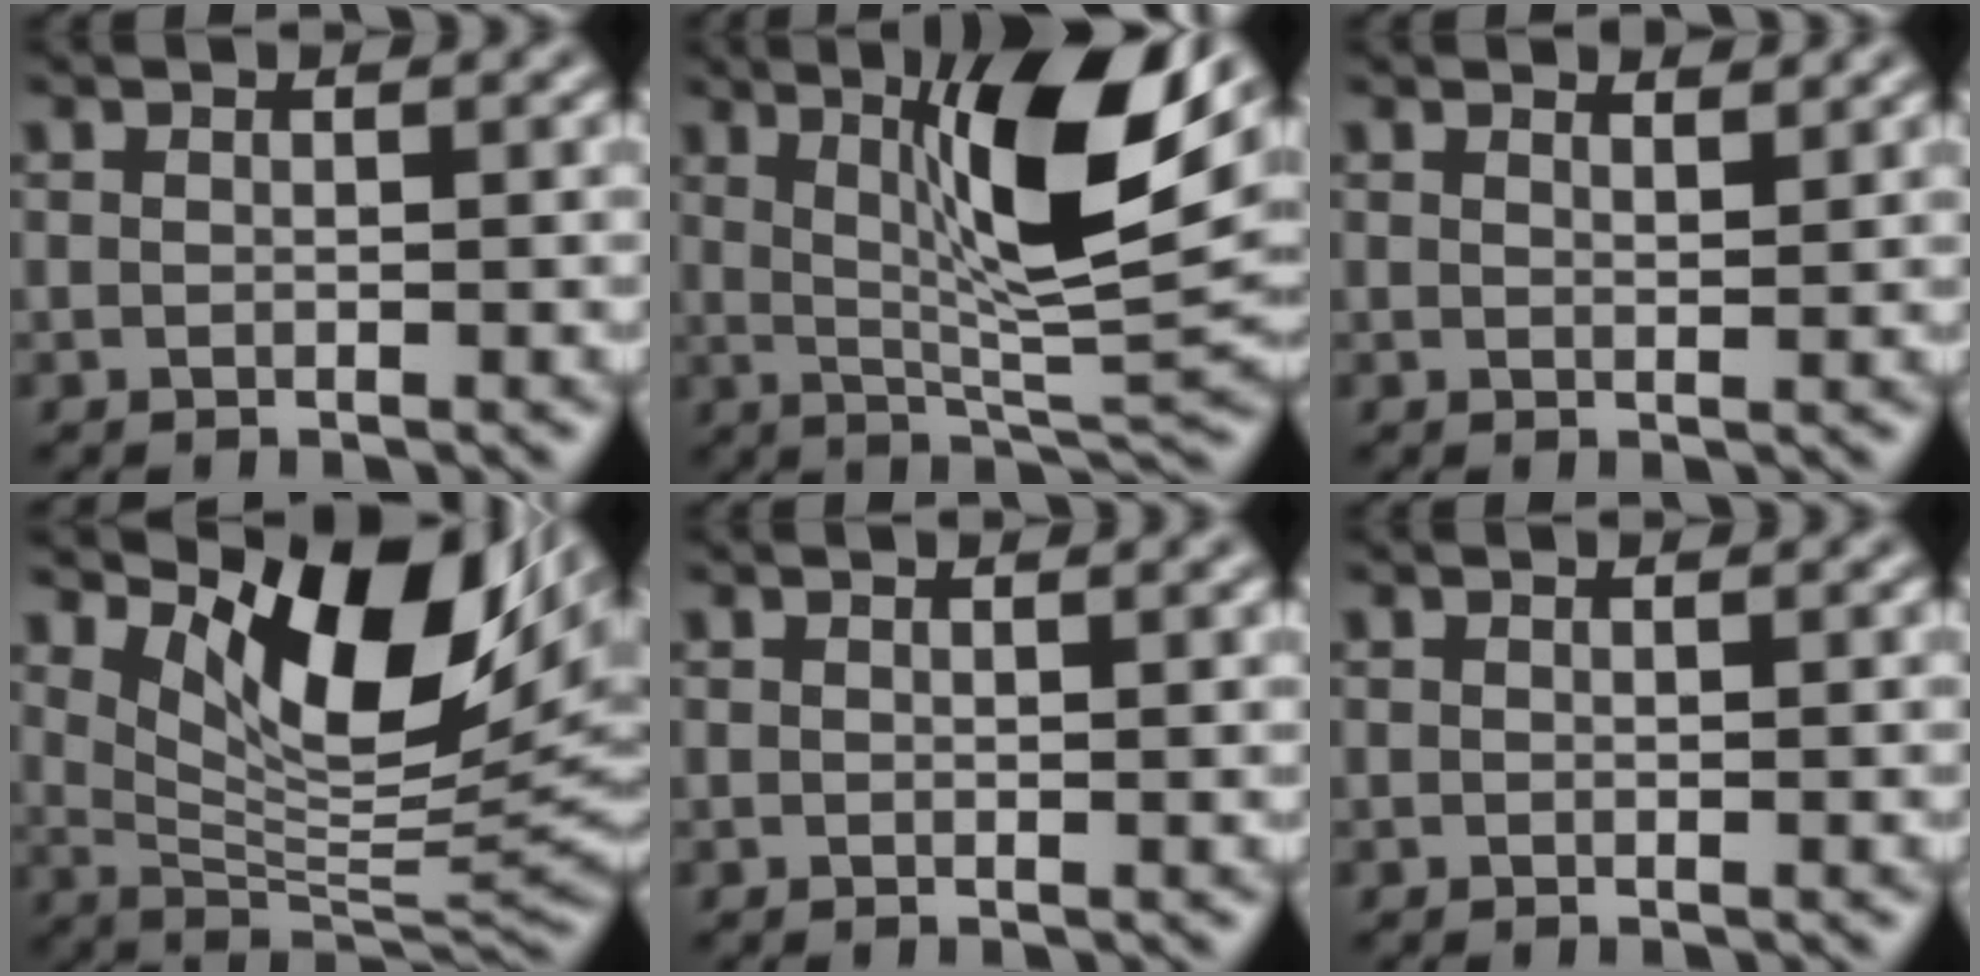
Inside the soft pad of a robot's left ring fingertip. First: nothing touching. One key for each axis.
{"total": 10.2, "fx": 3.5, "fy": 2.0, "fz": 9.4, "tx": -0.150, "ty": -0.006, "tz": 0.071}
{"total": 1.9, "fx": 1.8, "fy": 0.4, "fz": 0.5, "tx": 0.001, "ty": 0.007, "tz": 0.019}
{"total": 11.4, "fx": 5.7, "fy": 4.3, "fz": 8.9, "tx": -0.147, "ty": 0.002, "tz": 0.114}
{"total": 1.1, "fx": 0.7, "fy": 0.4, "fz": 0.8, "tx": -0.007, "ty": 0.000, "tz": 0.003}
{"total": 0.0}